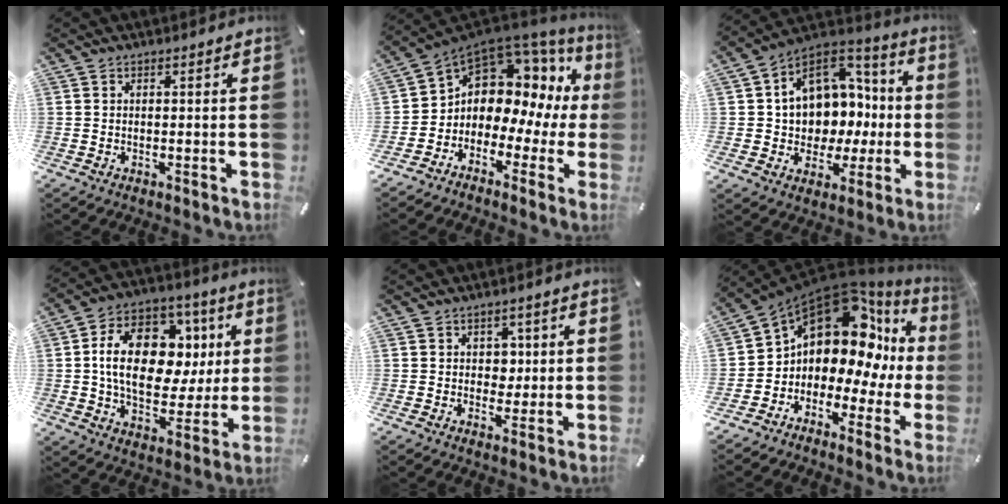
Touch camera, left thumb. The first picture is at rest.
{"total": 9.6, "force": [3.3, 8.3, 3.5], "torque": [-0.078, -0.041, 0.065]}
{"total": 12.9, "force": [2.1, 11.5, 5.6], "torque": [-0.079, -0.024, 0.049]}
{"total": 19.5, "force": [3.0, 13.6, 13.7], "torque": [-0.233, 0.003, 0.055]}
{"total": 4.3, "force": [0.7, 3.8, 1.8], "torque": [-0.020, 0.000, 0.006]}
{"total": 14.4, "force": [6.3, 10.2, 7.9], "torque": [-0.131, -0.070, 0.108]}